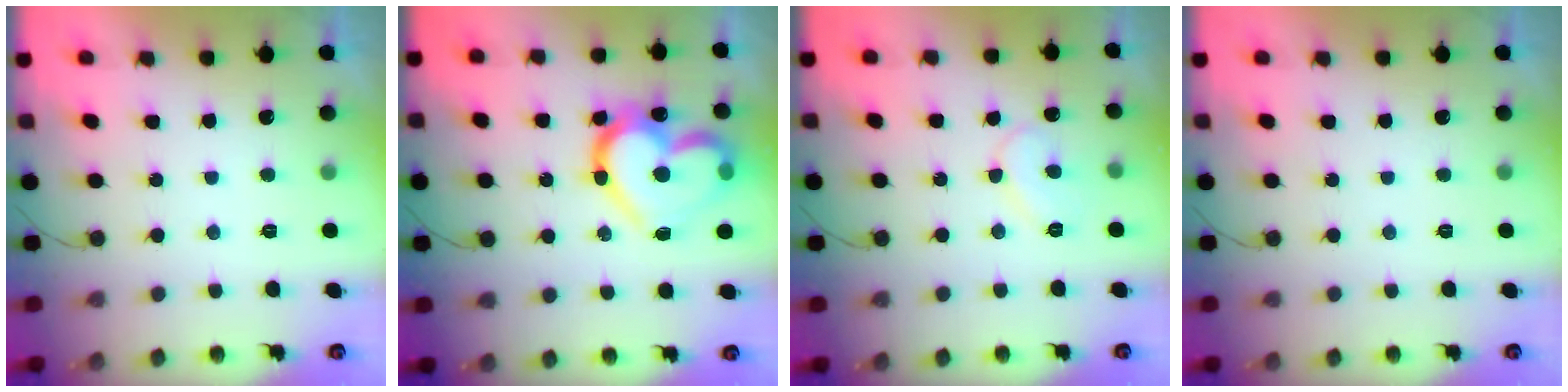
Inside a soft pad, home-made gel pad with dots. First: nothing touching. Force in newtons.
{"total": 20.7, "press": 20.6, "slide": 1.5}
{"total": 7.6, "press": 7.6, "slide": 0.4}
{"total": 0.0}